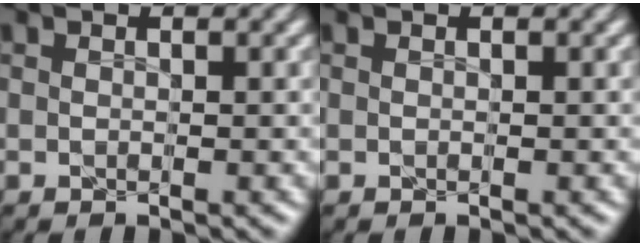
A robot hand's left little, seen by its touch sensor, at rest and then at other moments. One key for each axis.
{"total": 0.0}